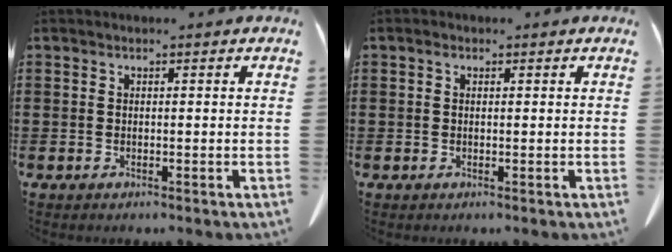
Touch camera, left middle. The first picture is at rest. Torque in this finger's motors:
{"motor_torque": [-0.01, -0.02, 0.08, 0.02]}